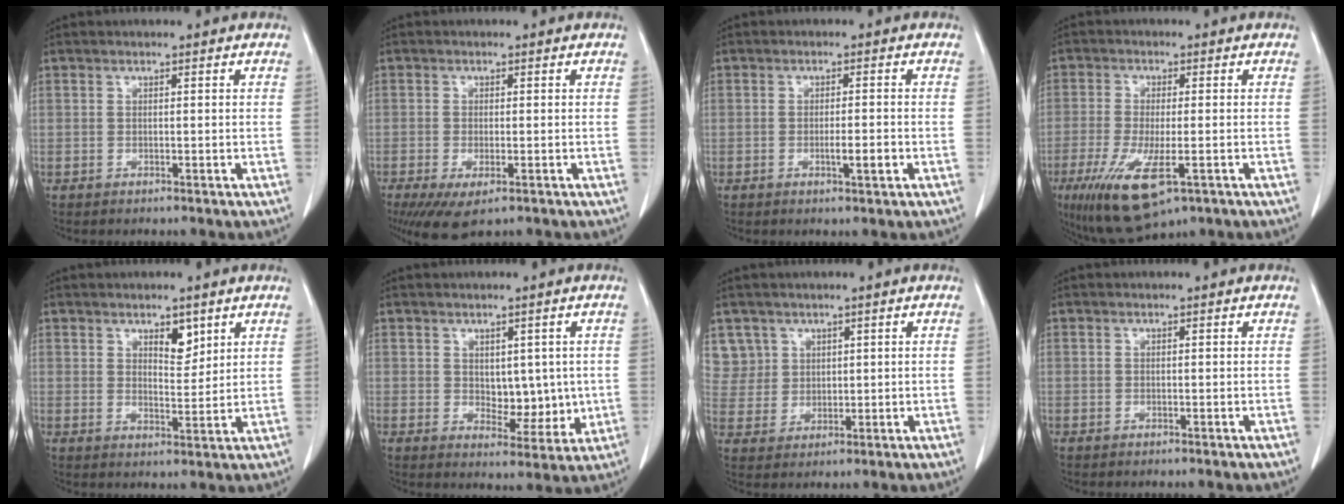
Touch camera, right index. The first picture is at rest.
{"total": 5.6, "force": [-3.3, 1.9, 4.1], "torque": [-0.068, -0.015, -0.050]}
{"total": 2.8, "force": [-0.9, 0.2, 2.7], "torque": [-0.045, -0.003, -0.013]}
{"total": 11.4, "force": [-5.3, 3.2, 9.5], "torque": [-0.180, -0.031, -0.082]}
{"total": 3.8, "force": [2.4, 1.4, 2.6], "torque": [-0.040, -0.006, 0.041]}
{"total": 5.9, "force": [0.5, 3.5, 4.8], "torque": [-0.056, -0.005, 0.021]}
{"total": 5.4, "force": [3.1, 4.4, -0.5], "torque": [0.021, 0.004, 0.066]}
{"total": 0.0}